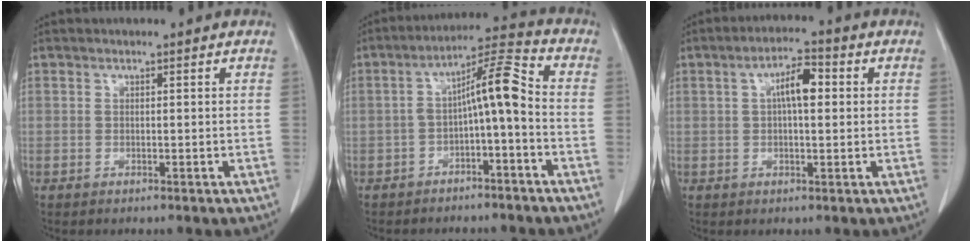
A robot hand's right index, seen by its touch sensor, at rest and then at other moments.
{"total": 8.3, "force": [-1.6, 1.2, 8.1], "torque": [-0.132, 0.036, -0.028]}
{"total": 5.5, "force": [1.0, 1.6, 5.1], "torque": [-0.091, 0.016, 0.016]}